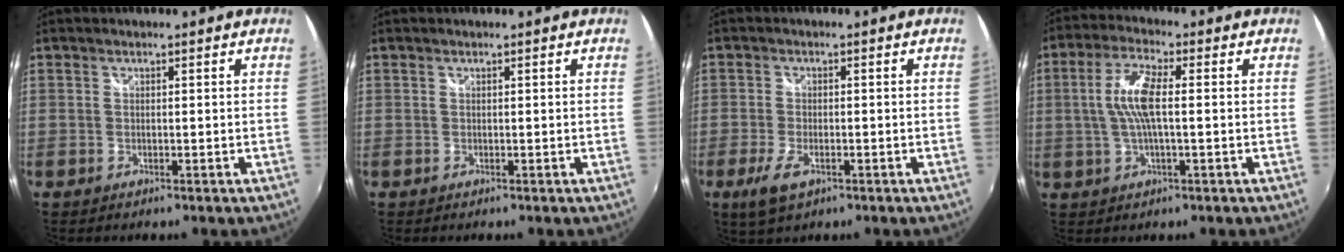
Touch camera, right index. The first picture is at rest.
{"total": 0.0}
{"total": 5.4, "force": [-2.8, 2.4, 4.0], "torque": [-0.096, -0.012, -0.050]}
{"total": 8.3, "force": [0.3, 2.2, 8.0], "torque": [-0.159, 0.007, 0.008]}